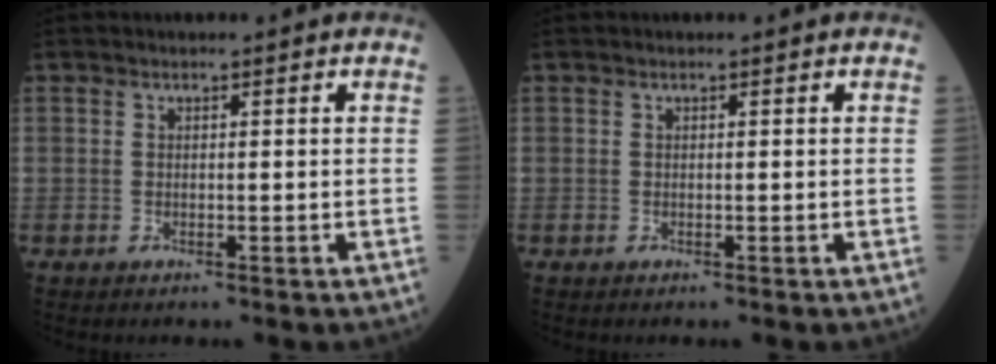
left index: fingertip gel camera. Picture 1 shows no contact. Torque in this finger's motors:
{"motor_torque": [0.00, 0.00, 0.00, 0.00]}